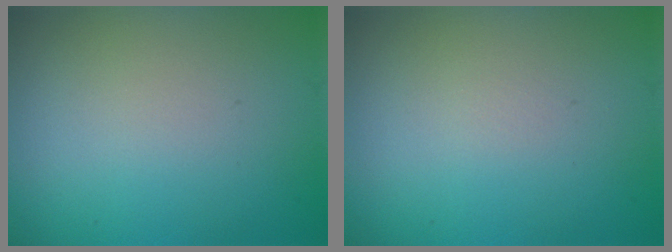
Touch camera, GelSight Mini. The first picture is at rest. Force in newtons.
{"total": 0.0}